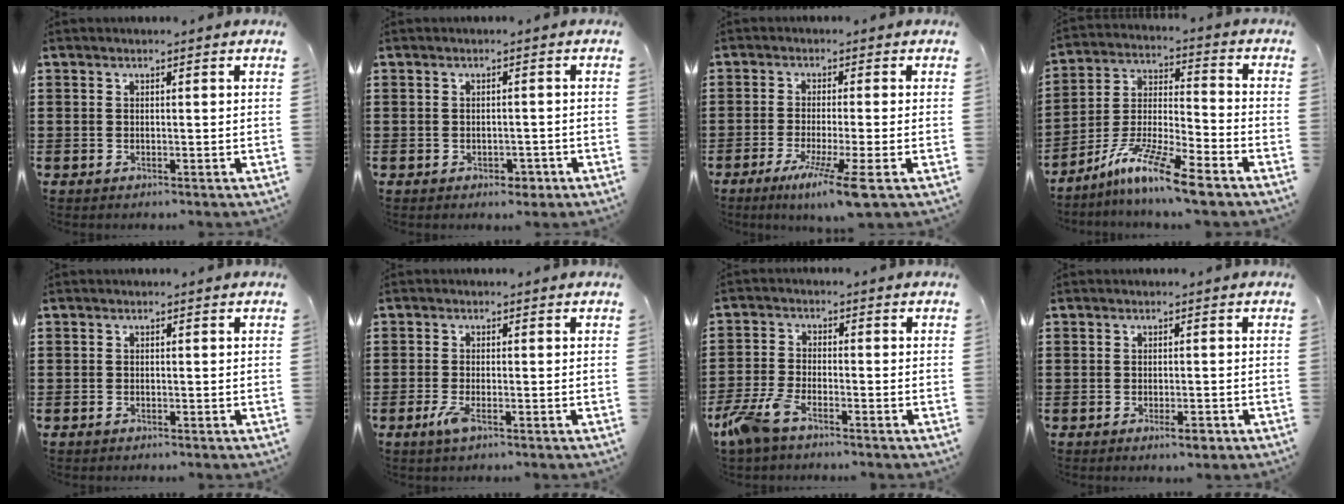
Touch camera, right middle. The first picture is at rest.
{"total": 1.6, "force": [-1.1, 1.0, 0.5], "torque": [-0.012, -0.003, -0.024]}
{"total": 6.8, "force": [-3.7, -0.9, 5.6], "torque": [-0.108, -0.028, -0.069]}
{"total": 10.9, "force": [-8.6, 0.7, 6.6], "torque": [-0.139, 0.000, -0.172]}
{"total": 0.5, "force": [-0.4, 0.2, 0.2], "torque": [-0.004, -0.001, -0.008]}
{"total": 2.5, "force": [-1.0, 0.7, 2.2], "torque": [-0.059, -0.009, -0.025]}
{"total": 5.9, "force": [-4.1, 1.8, 3.7], "torque": [-0.107, -0.010, -0.087]}
{"total": 1.7, "force": [-1.0, 0.4, 1.3], "torque": [-0.022, -0.004, -0.019]}